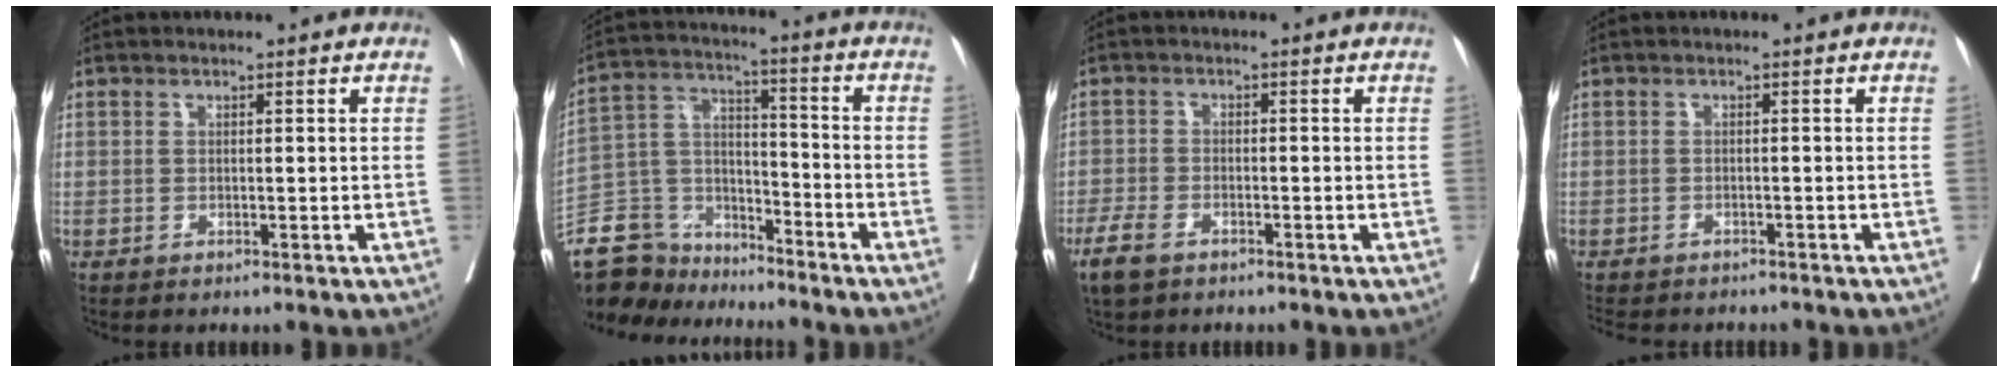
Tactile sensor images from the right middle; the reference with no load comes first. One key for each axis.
{"total": 13.1, "fx": -11.7, "fy": 5.8, "fz": 1.1, "tx": -0.039, "ty": 0.049, "tz": -0.209}
{"total": 4.2, "fx": -2.8, "fy": 1.7, "fz": 2.6, "tx": -0.059, "ty": -0.007, "tz": -0.048}
{"total": 8.9, "fx": -7.8, "fy": 2.9, "fz": 3.2, "tx": -0.062, "ty": -0.007, "tz": -0.098}